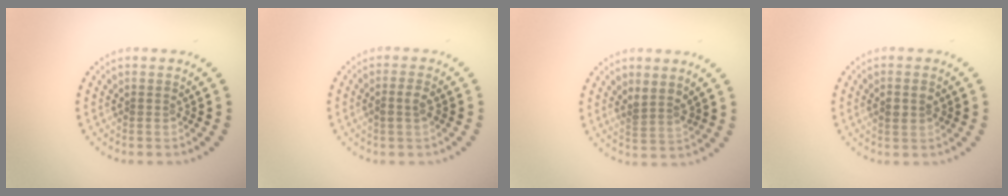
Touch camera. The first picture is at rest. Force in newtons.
{"total": 1.4, "press": 1.3, "slide": 0.6}
{"total": 1.8, "press": 1.4, "slide": 1.1}
{"total": 1.6, "press": 1.5, "slide": 0.5}